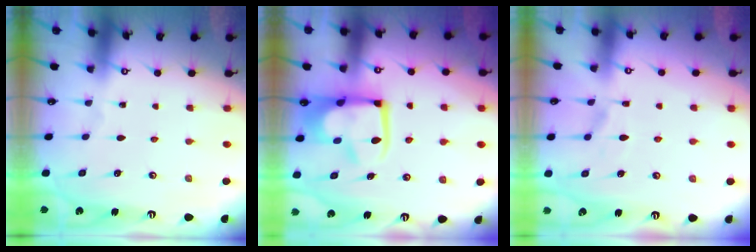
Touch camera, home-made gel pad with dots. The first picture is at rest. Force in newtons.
{"total": 7.5, "press": 7.4, "slide": 1.3}
{"total": 1.2, "press": 0.0, "slide": 1.2}